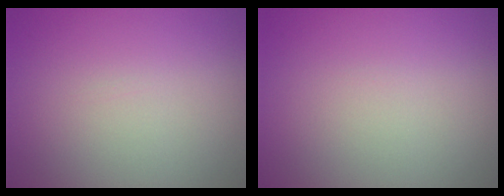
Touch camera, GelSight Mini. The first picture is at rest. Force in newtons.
{"total": 0.0}